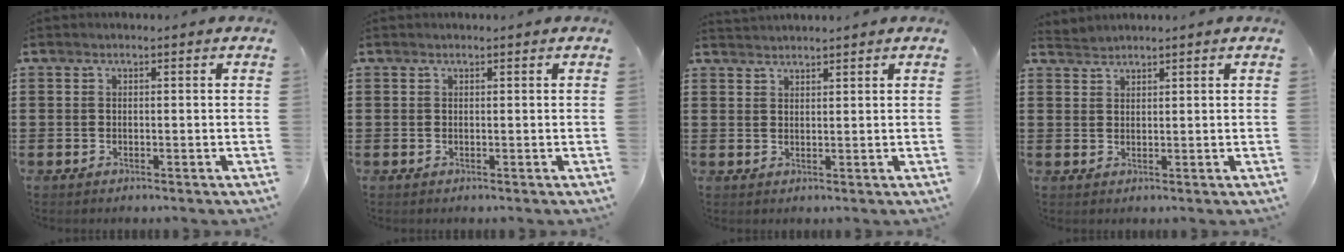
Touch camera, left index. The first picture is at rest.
{"total": 0.0}
{"total": 1.6, "force": [1.6, -0.1, 0.0], "torque": [-0.002, 0.002, 0.032]}
{"total": 1.4, "force": [1.4, -0.2, -0.3], "torque": [0.002, 0.001, 0.029]}